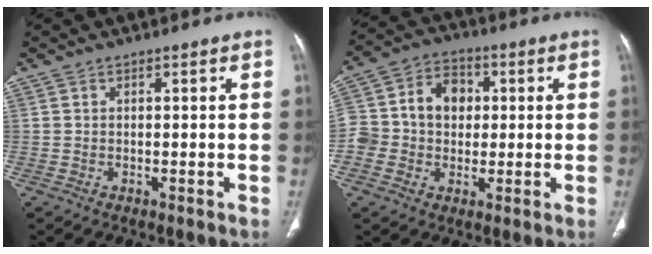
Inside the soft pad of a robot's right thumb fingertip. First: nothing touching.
{"total": 12.2, "force": [0.7, 10.2, 6.6], "torque": [-0.088, 0.031, 0.005]}